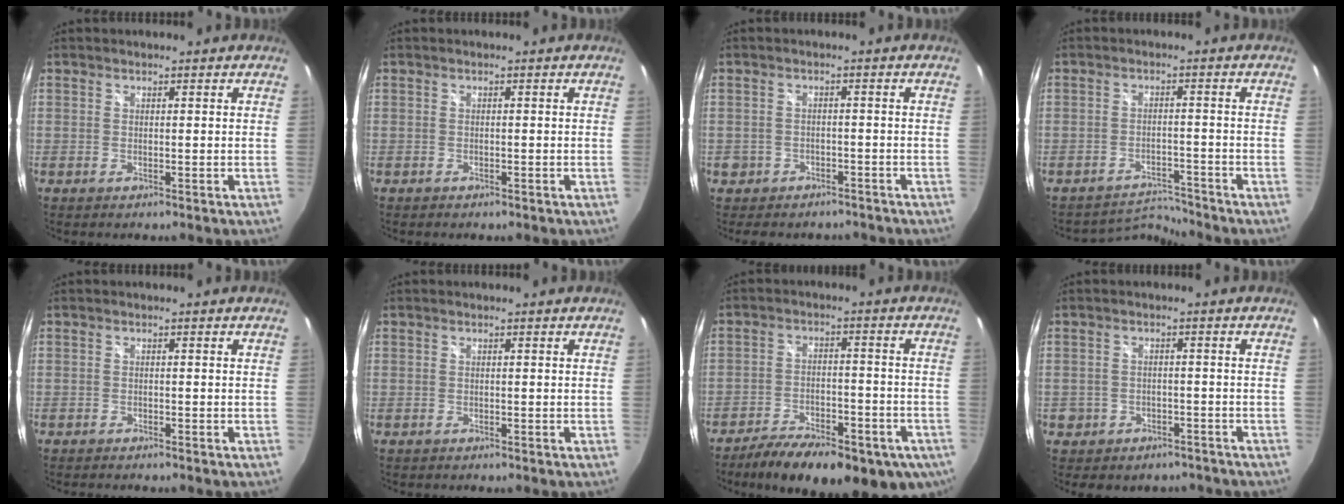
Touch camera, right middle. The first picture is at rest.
{"total": 1.0, "force": [-0.8, 0.5, 0.4], "torque": [-0.010, 0.000, -0.010]}
{"total": 4.7, "force": [-3.2, 3.3, 0.9], "torque": [-0.025, 0.009, -0.040]}
{"total": 3.8, "force": [-3.5, 0.1, -1.3], "torque": [0.013, 0.011, -0.060]}
{"total": 1.8, "force": [-1.6, 0.3, 0.5], "torque": [-0.016, -0.012, -0.028]}
{"total": 0.0}
{"total": 21.2, "force": [-14.4, 8.6, 13.0], "torque": [-0.226, -0.036, -0.193]}
{"total": 5.6, "force": [-3.5, 4.2, 1.1], "torque": [-0.033, 0.015, -0.036]}